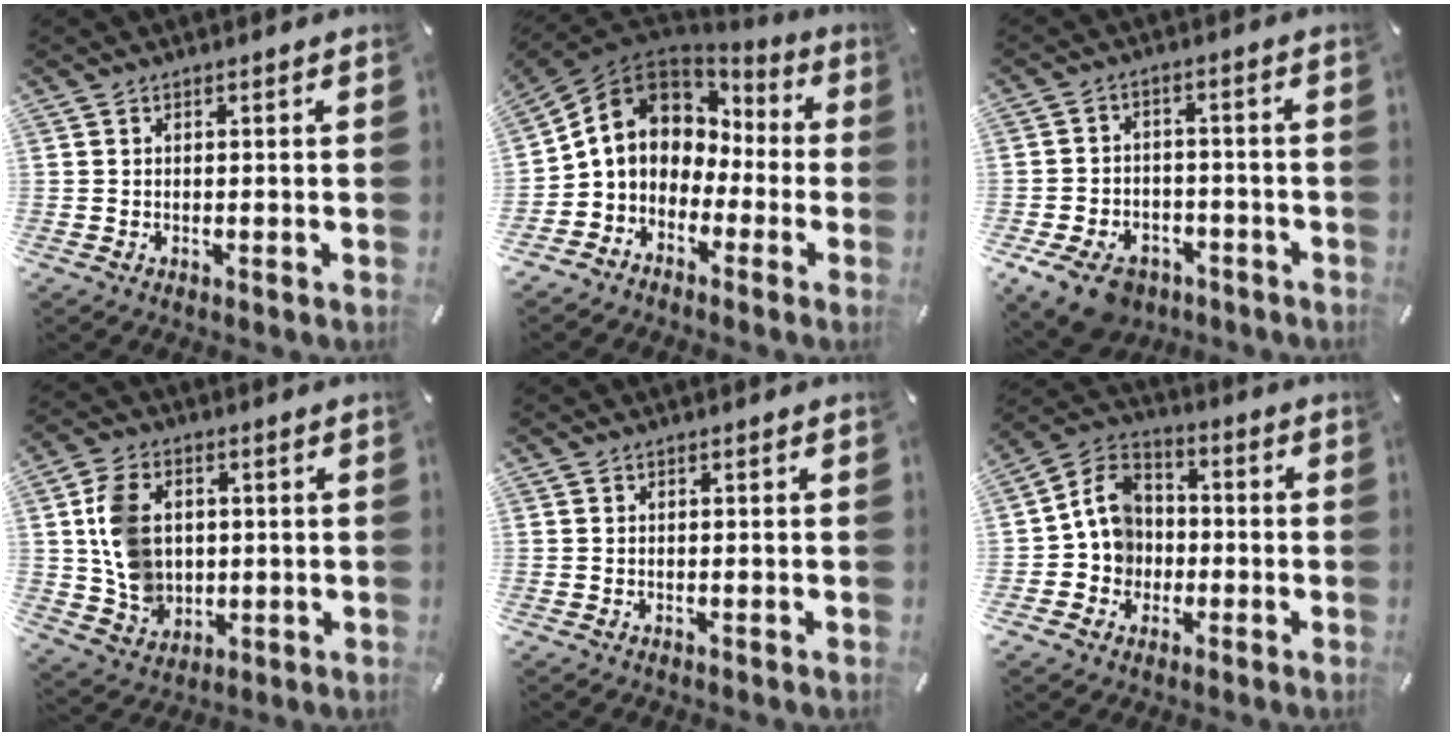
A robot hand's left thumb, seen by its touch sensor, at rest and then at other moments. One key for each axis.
{"total": 9.5, "fx": 0.5, "fy": 8.6, "fz": 4.1, "tx": -0.111, "ty": -0.001, "tz": 0.007}
{"total": 9.1, "fx": -5.9, "fy": 5.6, "fz": 4.1, "tx": -0.085, "ty": 0.036, "tz": -0.107}
{"total": 10.9, "fx": 1.5, "fy": 9.1, "fz": 5.8, "tx": -0.121, "ty": 0.014, "tz": 0.033}
{"total": 0.0}
{"total": 9.5, "fx": -1.2, "fy": 9.0, "fz": 2.9, "tx": -0.073, "ty": 0.015, "tz": -0.019}